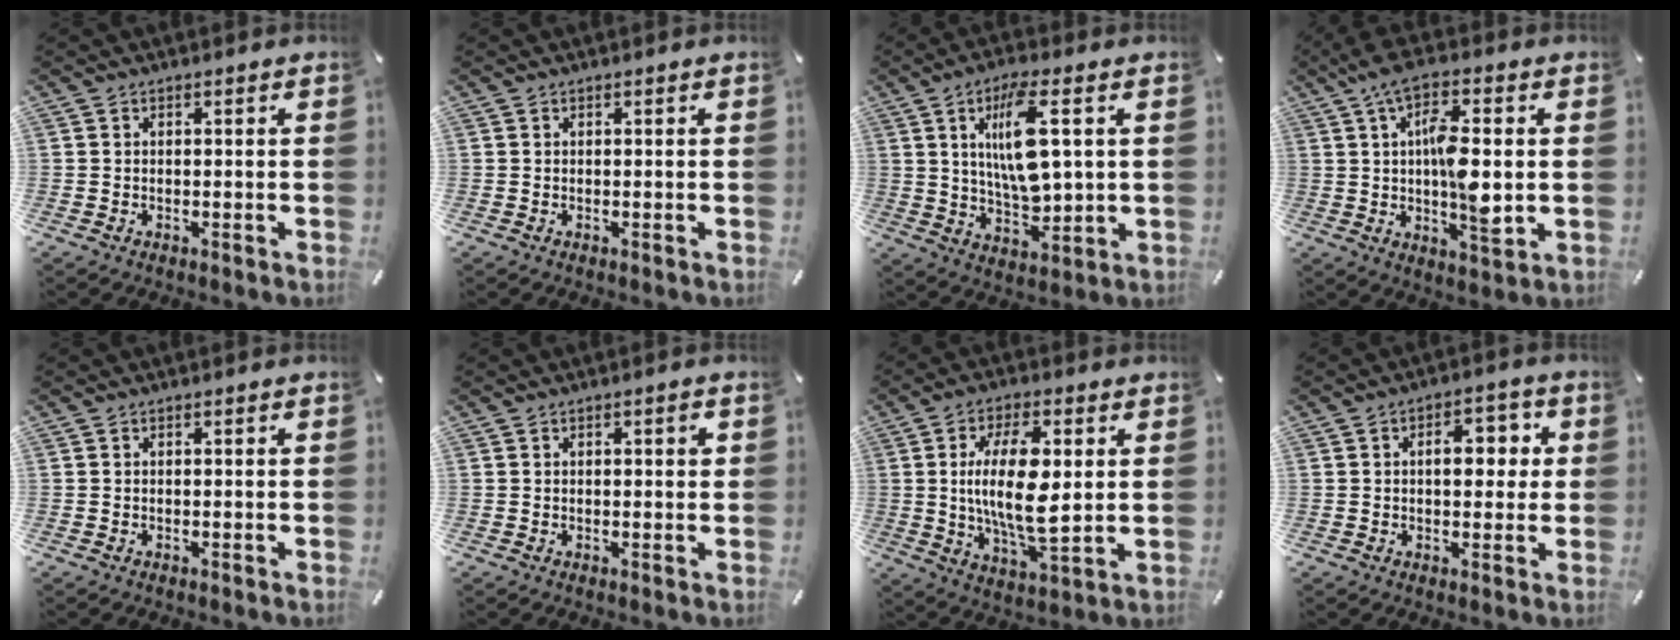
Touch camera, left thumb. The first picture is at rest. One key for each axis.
{"total": 0.0}
{"total": 12.8, "fx": 3.7, "fy": 4.6, "fz": 11.3, "tx": -0.222, "ty": -0.003, "tz": 0.058}
{"total": 13.7, "fx": 1.8, "fy": 4.9, "fz": 12.6, "tx": -0.226, "ty": -0.009, "tz": 0.027}
{"total": 0.0}
{"total": 1.8, "fx": 0.4, "fy": 0.7, "fz": 1.6, "tx": -0.023, "ty": 0.003, "tz": 0.003}
{"total": 14.8, "fx": 1.9, "fy": 6.0, "fz": 13.4, "tx": -0.261, "ty": -0.016, "tz": 0.025}
{"total": 8.2, "fx": 1.4, "fy": 5.0, "fz": 6.4, "tx": -0.073, "ty": -0.004, "tz": 0.012}